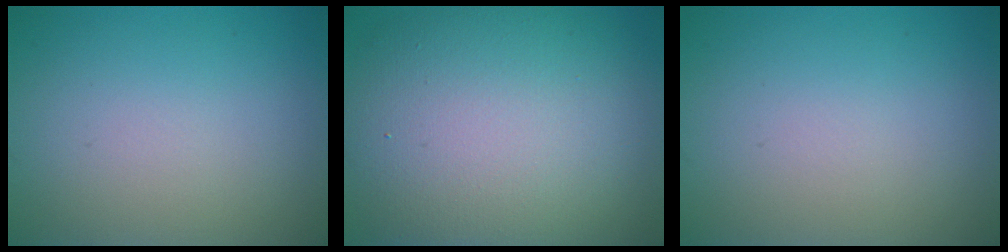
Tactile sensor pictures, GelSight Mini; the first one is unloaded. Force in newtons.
{"total": 13.8, "press": 13.8, "slide": 0.8}
{"total": 0.0}